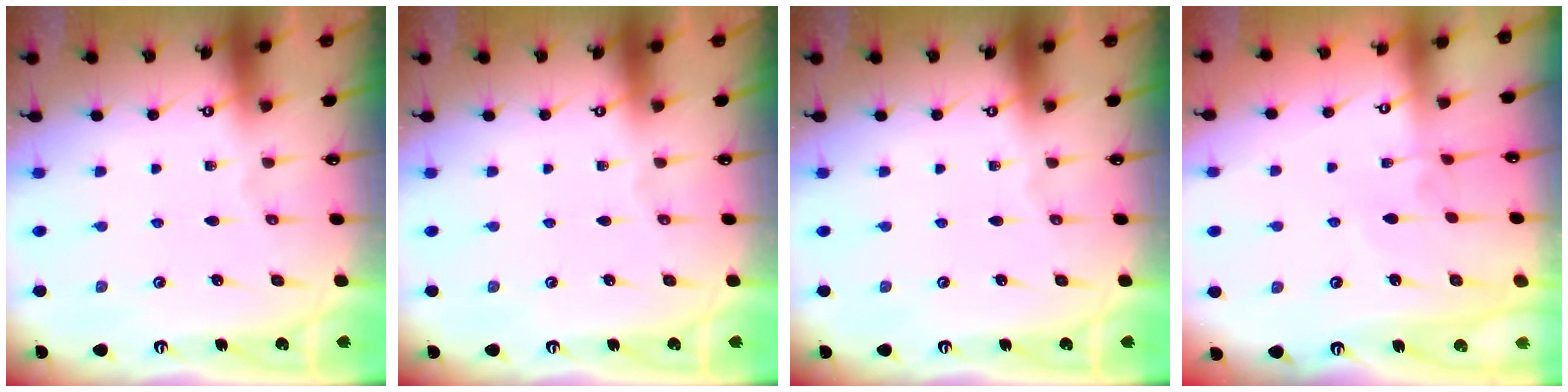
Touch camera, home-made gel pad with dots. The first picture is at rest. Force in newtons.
{"total": 0.0}
{"total": 0.0}
{"total": 4.3, "press": 4.3, "slide": 0.1}